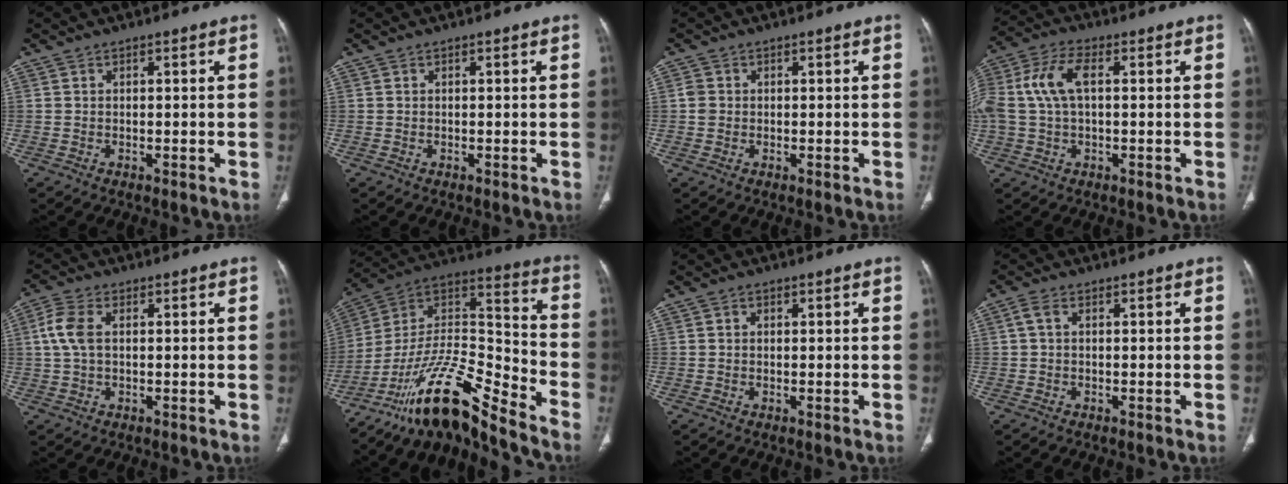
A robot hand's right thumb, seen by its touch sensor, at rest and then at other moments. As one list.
[{"total": 0.0}, {"total": 1.8, "force": [0.0, 1.6, 0.7], "torque": [-0.008, 0.003, -0.001]}, {"total": 11.5, "force": [1.7, 6.2, 9.5], "torque": [-0.221, 0.032, 0.033]}, {"total": 5.8, "force": [0.8, 3.3, 4.7], "torque": [-0.121, 0.014, 0.014]}, {"total": 18.3, "force": [-14.9, 3.1, 10.1], "torque": [-0.167, 0.108, -0.269]}, {"total": 0.7, "force": [0.3, 0.6, 0.3], "torque": [0.001, 0.001, 0.003]}, {"total": 1.7, "force": [0.3, 0.9, 1.4], "torque": [-0.034, 0.007, 0.007]}]